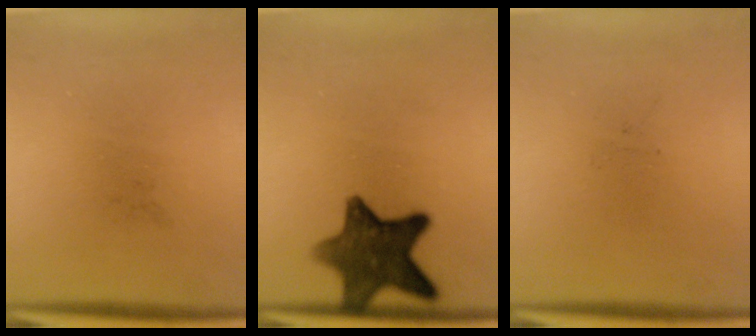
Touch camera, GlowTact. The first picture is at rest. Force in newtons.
{"total": 11.2}
{"total": 0.0}